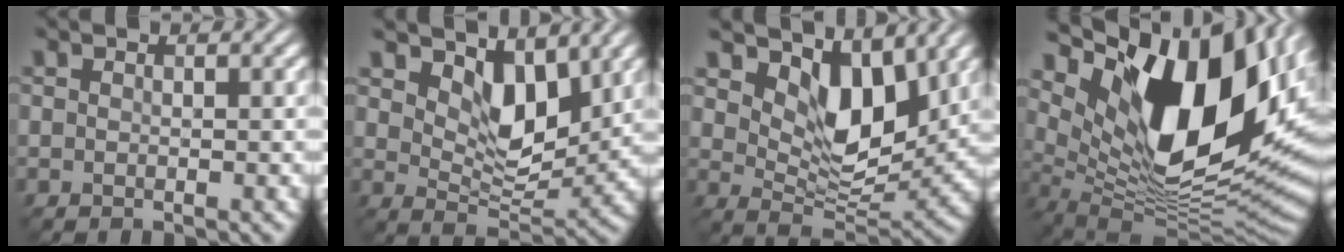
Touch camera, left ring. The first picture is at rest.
{"total": 4.7, "force": [3.0, 2.3, 2.9], "torque": [-0.057, -0.016, 0.045]}
{"total": 6.2, "force": [3.6, 3.1, 4.0], "torque": [-0.073, -0.016, 0.053]}
{"total": 16.5, "force": [6.0, 7.8, 13.3], "torque": [-0.222, 0.000, 0.107]}